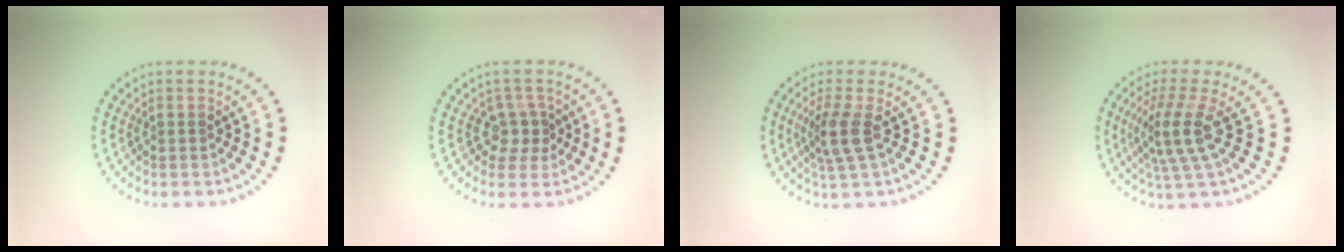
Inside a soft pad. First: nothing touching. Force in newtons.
{"total": 2.2, "press": 1.8, "slide": 1.3}
{"total": 2.6, "press": 2.0, "slide": 1.7}
{"total": 3.8, "press": 2.9, "slide": 2.5}